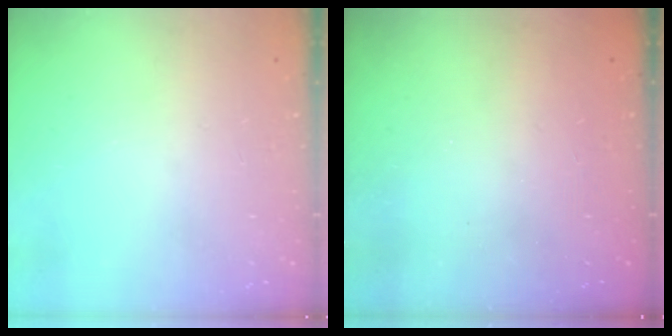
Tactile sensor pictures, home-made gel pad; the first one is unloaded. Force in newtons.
{"total": 2.5, "press": 2.4, "slide": 0.8}